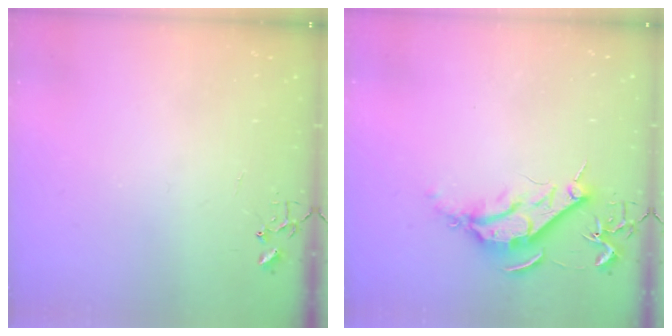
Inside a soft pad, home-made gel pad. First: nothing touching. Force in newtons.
{"total": 9.5, "press": 9.4, "slide": 1.0}